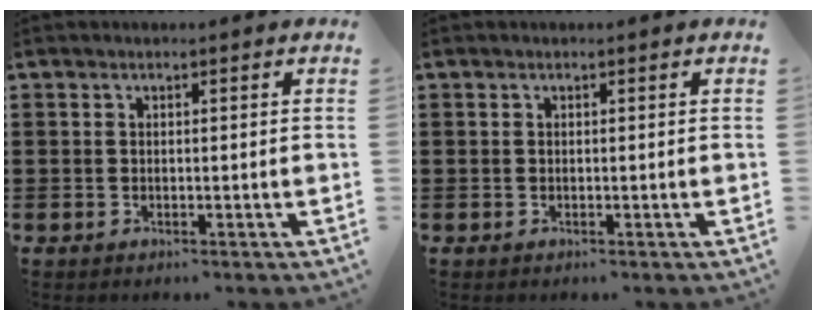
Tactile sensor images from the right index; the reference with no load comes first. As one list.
[{"total": 0.0}]